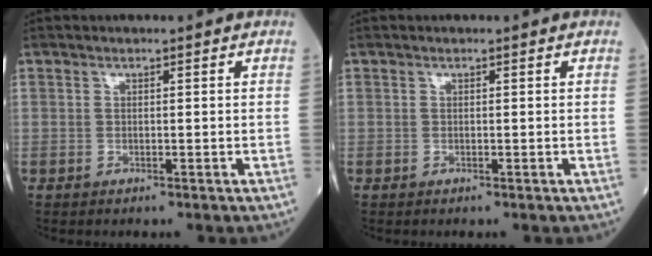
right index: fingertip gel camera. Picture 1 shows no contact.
{"total": 0.0}